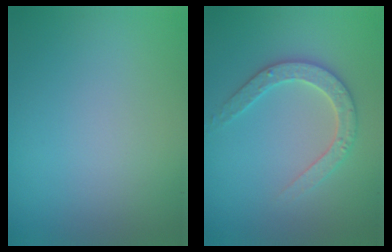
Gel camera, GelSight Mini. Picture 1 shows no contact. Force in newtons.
{"total": 2.9, "press": 2.9, "slide": 0.5}